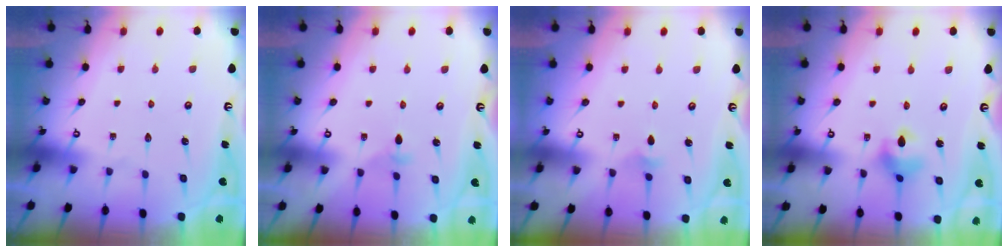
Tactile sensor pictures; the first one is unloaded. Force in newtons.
{"total": 3.2, "press": 3.2, "slide": 0.4}
{"total": 3.0, "press": 2.9, "slide": 0.8}
{"total": 6.4, "press": 6.4, "slide": 0.2}